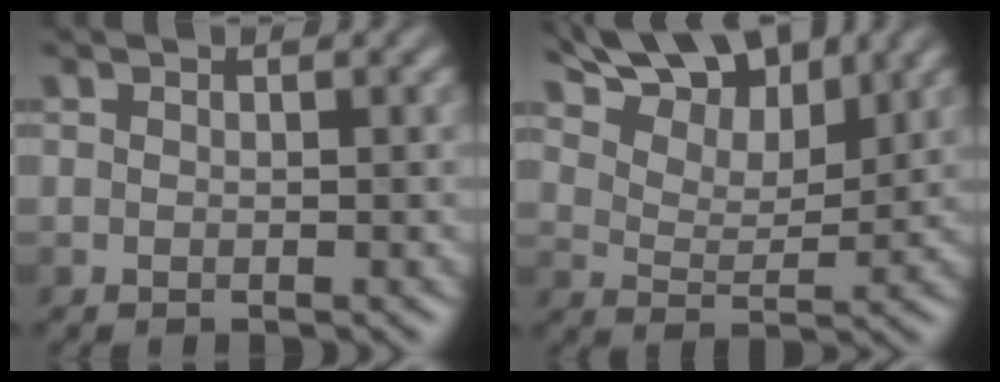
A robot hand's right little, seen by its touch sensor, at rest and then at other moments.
{"total": 10.5, "force": [8.0, 3.9, 5.4], "torque": [-0.092, -0.004, 0.130]}